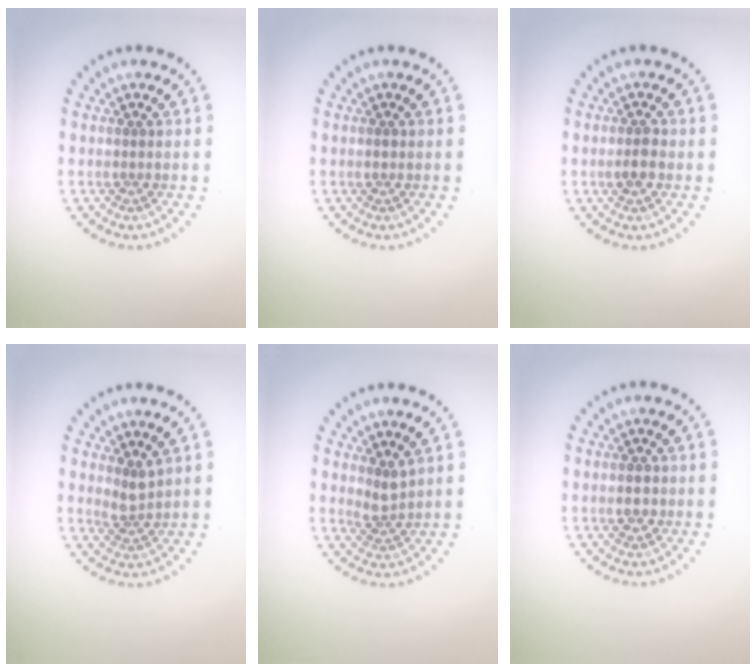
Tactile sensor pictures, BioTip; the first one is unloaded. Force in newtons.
{"total": 0.5, "press": 0.5, "slide": 0.0}
{"total": 1.6, "press": 1.6, "slide": 0.1}
{"total": 1.9, "press": 1.4, "slide": 1.2}
{"total": 1.8, "press": 1.4, "slide": 1.1}
{"total": 1.7, "press": 1.7, "slide": 0.0}